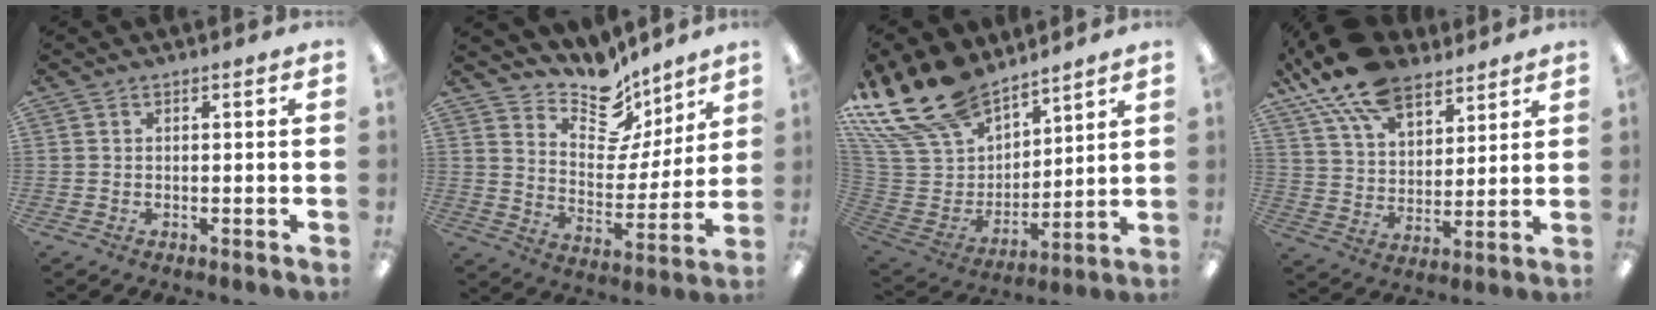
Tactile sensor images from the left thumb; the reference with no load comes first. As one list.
[{"total": 13.7, "force": [11.6, 6.1, 4.0], "torque": [-0.068, -0.100, 0.210]}, {"total": 23.3, "force": [17.9, 11.8, 9.2], "torque": [-0.223, -0.107, 0.338]}, {"total": 17.0, "force": [11.8, 8.3, 8.9], "torque": [-0.179, -0.049, 0.218]}]